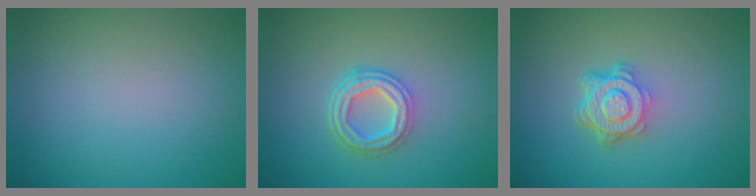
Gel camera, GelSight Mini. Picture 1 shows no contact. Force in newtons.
{"total": 4.3, "press": 3.4, "slide": 2.7}
{"total": 4.7, "press": 3.4, "slide": 3.3}